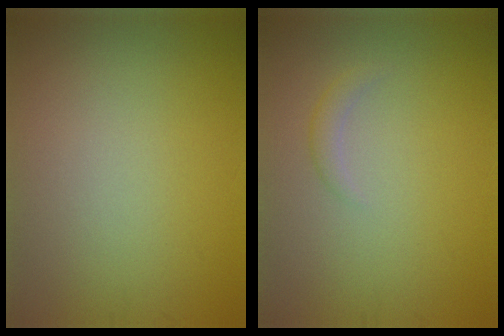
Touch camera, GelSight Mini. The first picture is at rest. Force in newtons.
{"total": 1.0, "press": 1.0, "slide": 0.0}